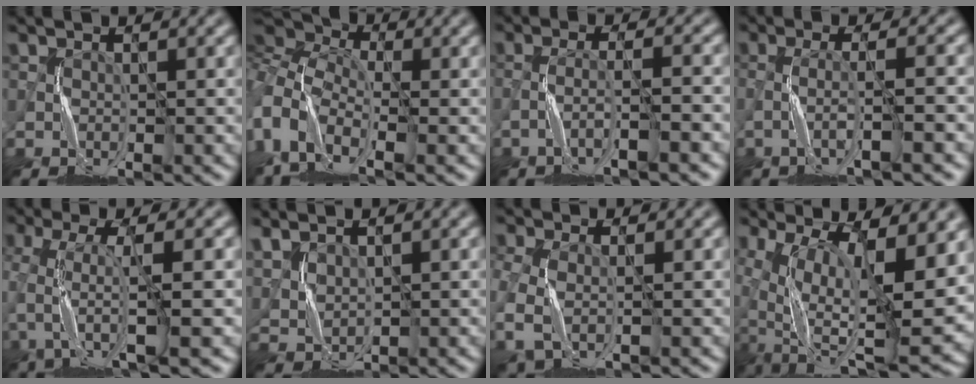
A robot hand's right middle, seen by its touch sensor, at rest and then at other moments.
{"total": 9.6, "force": [-3.2, 6.1, 6.7], "torque": [-0.159, -0.010, -0.048]}
{"total": 3.3, "force": [-2.1, 0.3, 2.5], "torque": [-0.040, 0.014, -0.049]}
{"total": 3.3, "force": [-1.5, 0.4, 2.9], "torque": [-0.047, 0.012, -0.038]}
{"total": 5.6, "force": [-1.4, 1.4, 5.2], "torque": [-0.111, 0.000, -0.029]}
{"total": 2.7, "force": [2.0, 1.5, 1.0], "torque": [-0.032, 0.003, 0.050]}
{"total": 3.6, "force": [-1.2, 2.2, 2.5], "torque": [-0.086, -0.006, -0.028]}
{"total": 15.7, "force": [-1.3, 5.8, 14.5], "torque": [-0.237, -0.029, 0.005]}